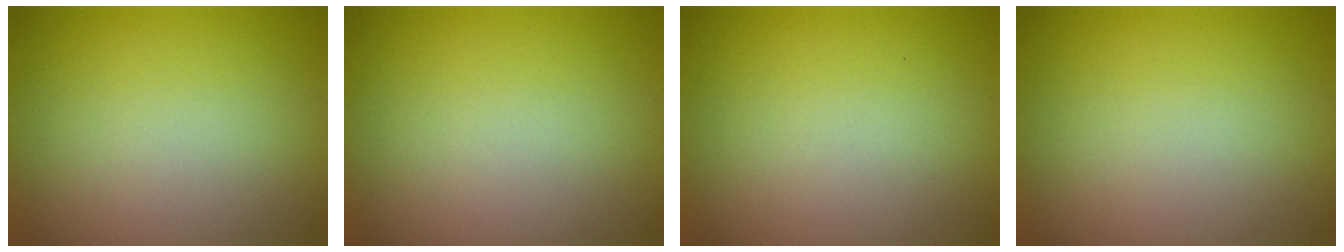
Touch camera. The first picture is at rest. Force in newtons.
{"total": 0.0}
{"total": 0.0}
{"total": 0.0}